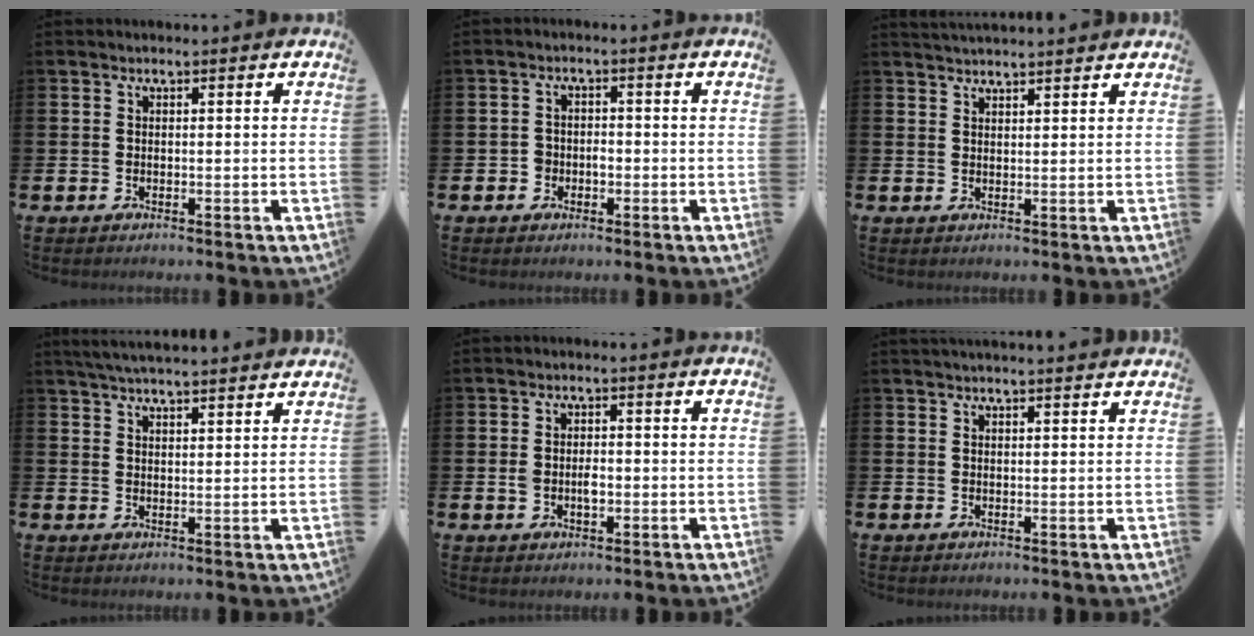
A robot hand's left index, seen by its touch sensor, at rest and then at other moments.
{"total": 1.9, "force": [-0.7, 1.7, 0.5], "torque": [-0.009, 0.002, -0.019]}
{"total": 2.4, "force": [2.4, 0.0, 0.1], "torque": [-0.006, -0.010, 0.045]}
{"total": 4.4, "force": [4.3, -0.2, 0.9], "torque": [-0.034, -0.014, 0.080]}
{"total": 2.7, "force": [-0.3, 1.7, 2.0], "torque": [-0.023, -0.001, -0.010]}
{"total": 1.7, "force": [1.6, -0.2, 0.2], "torque": [0.004, -0.010, 0.028]}